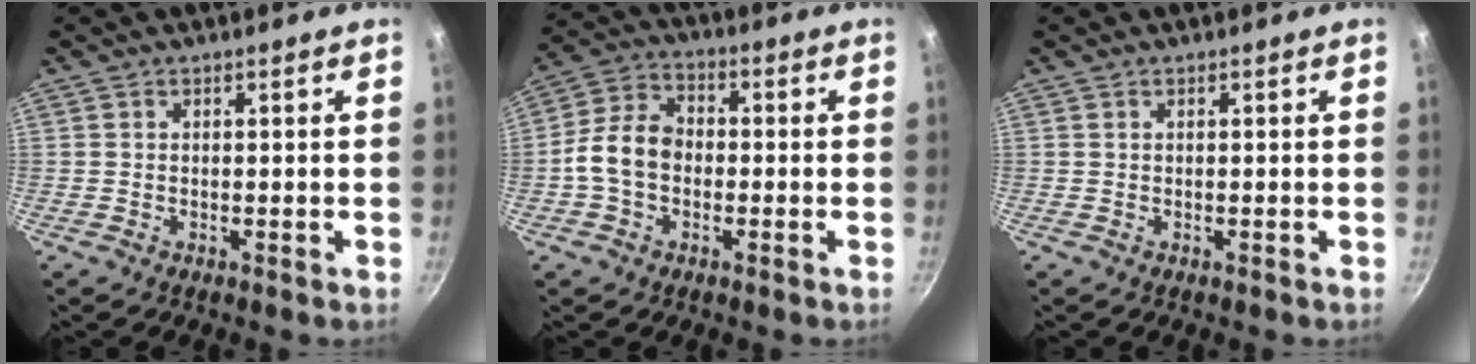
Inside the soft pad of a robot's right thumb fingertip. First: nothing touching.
{"total": 9.2, "force": [-1.4, 6.8, 6.1], "torque": [-0.097, 0.030, -0.044]}
{"total": 0.0}